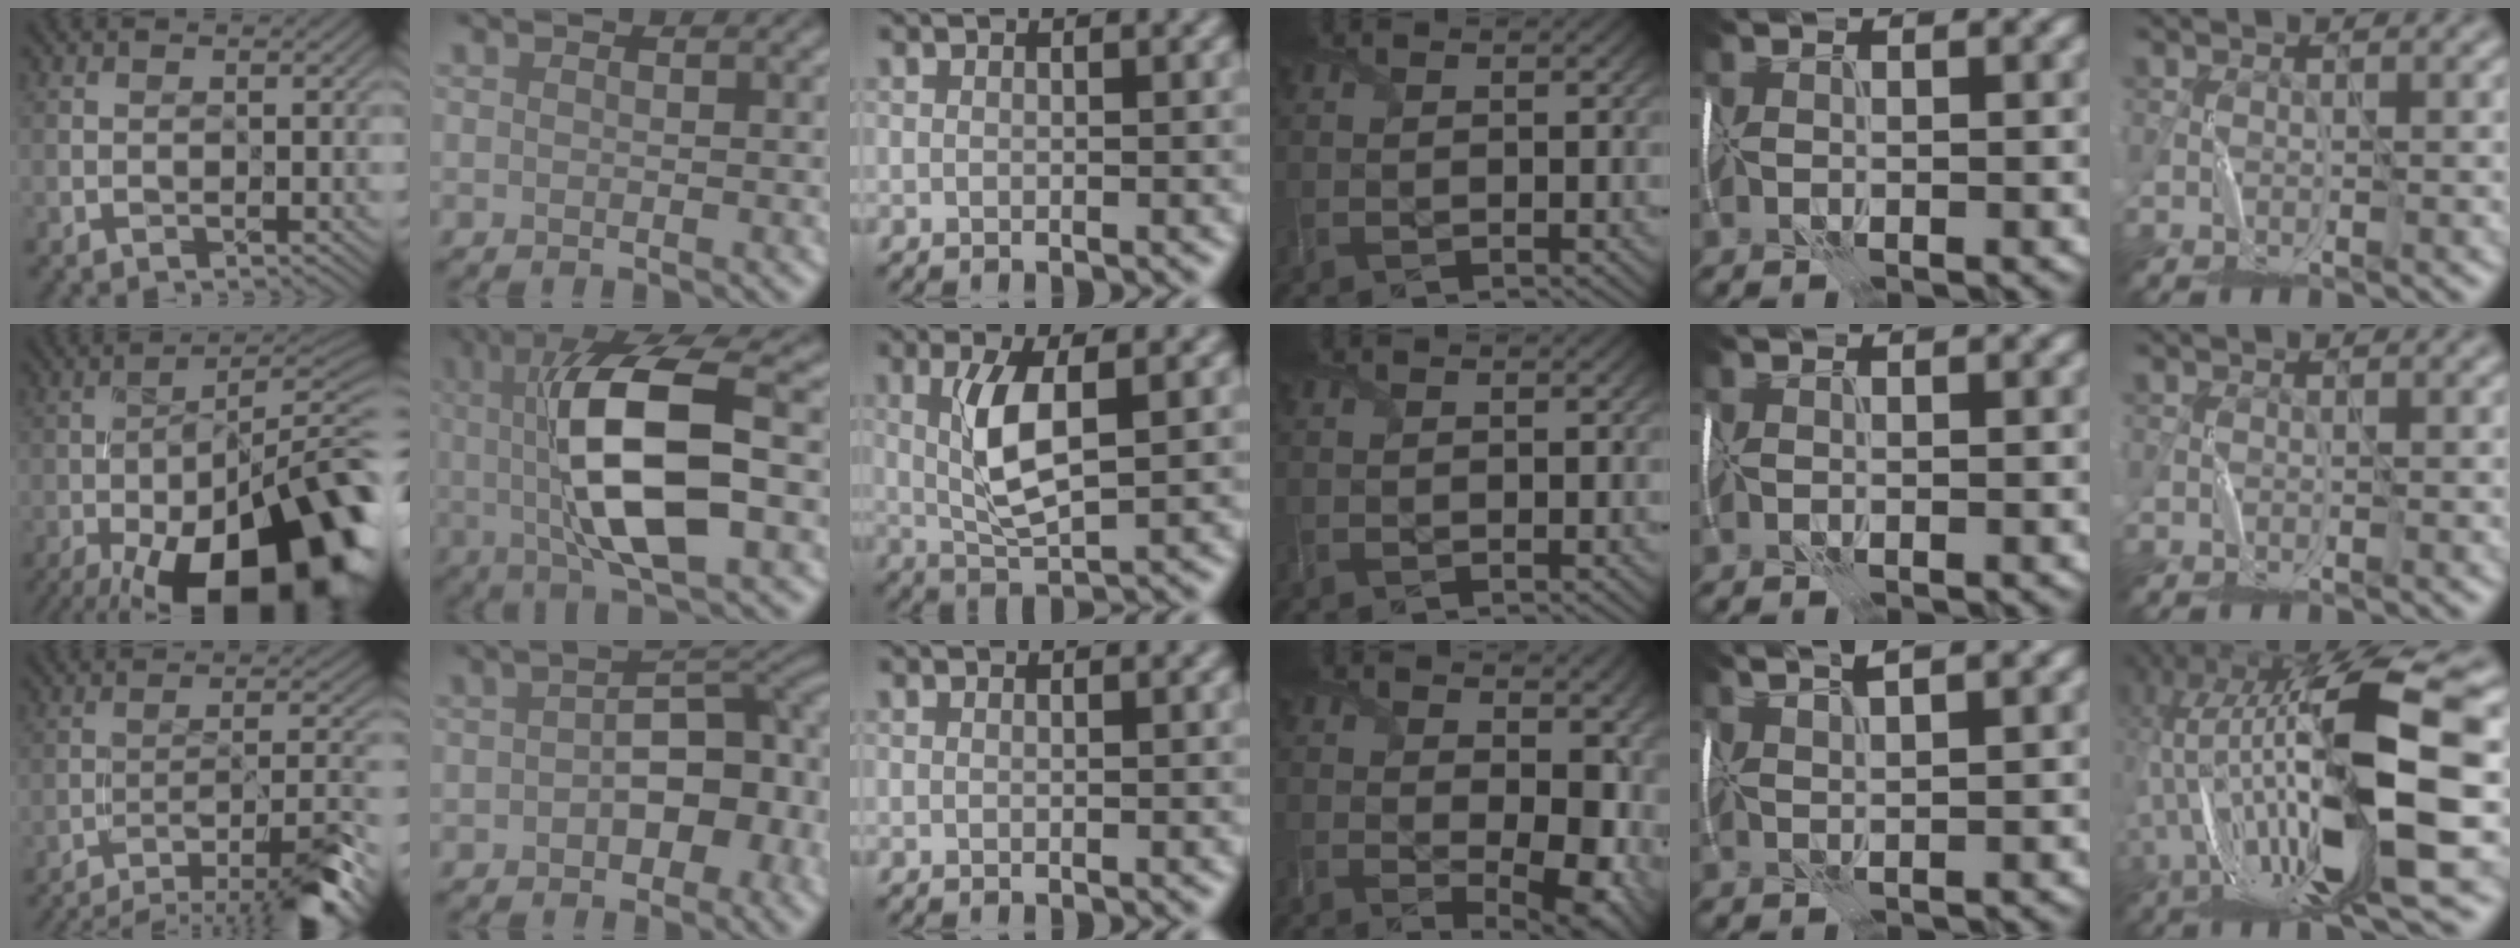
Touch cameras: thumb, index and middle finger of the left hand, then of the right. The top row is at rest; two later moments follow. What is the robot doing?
{"motion": "wrap", "object": "thread"}